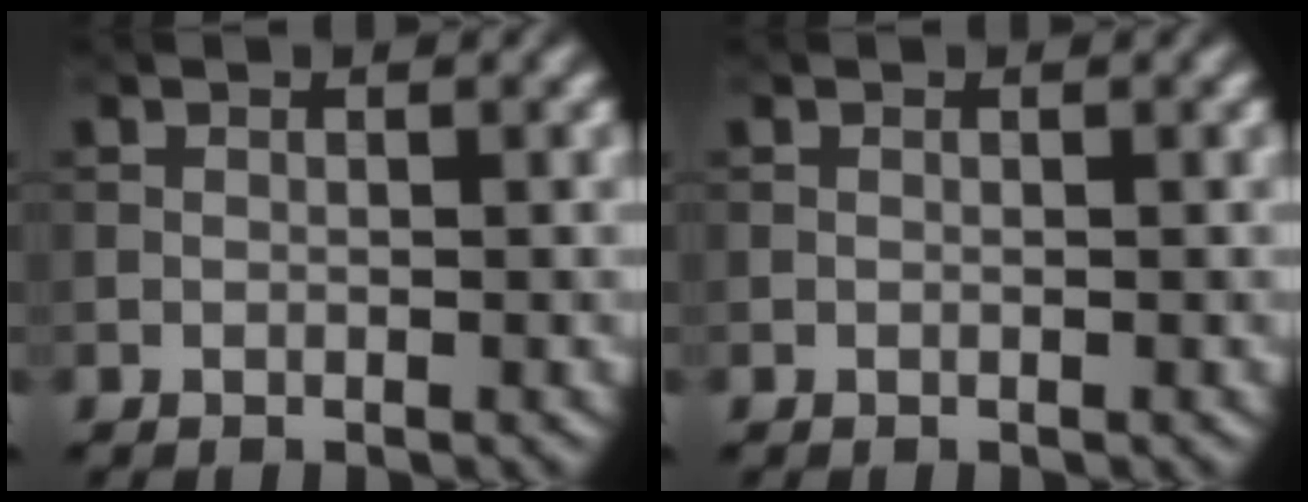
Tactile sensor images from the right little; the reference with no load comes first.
{"total": 0.0}